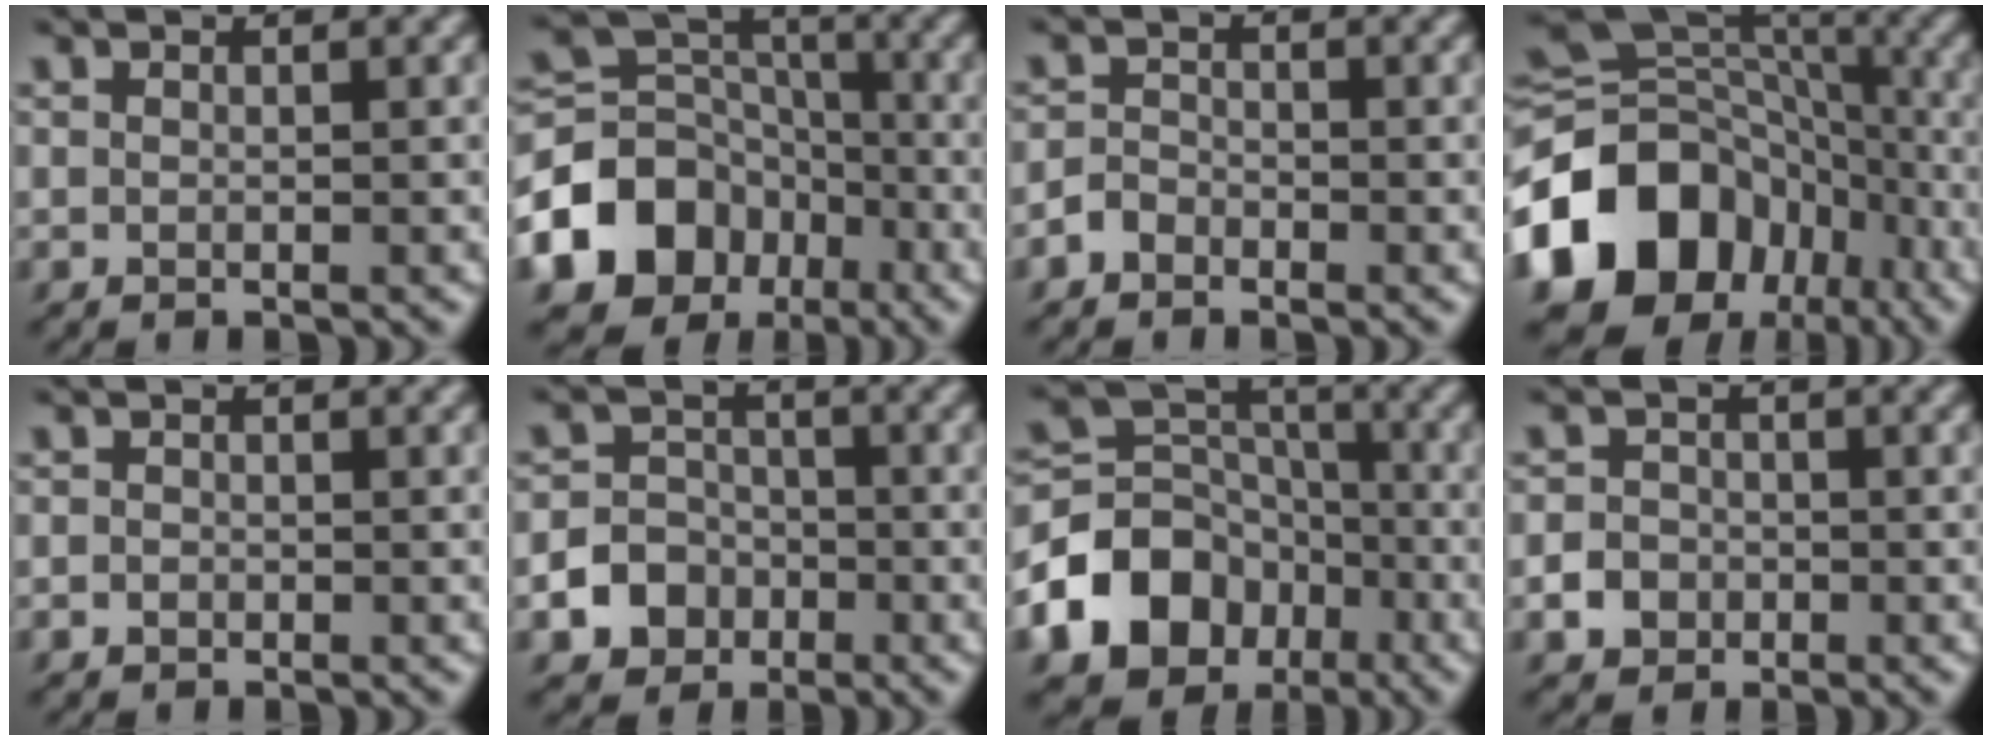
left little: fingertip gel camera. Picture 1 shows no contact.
{"total": 11.8, "force": [-5.6, 9.2, 4.7], "torque": [-0.117, 0.004, -0.112]}
{"total": 1.6, "force": [-1.2, 1.0, 0.3], "torque": [-0.005, 0.007, -0.027]}
{"total": 15.0, "force": [-6.4, 11.4, 7.4], "torque": [-0.164, 0.006, -0.128]}
{"total": 0.7, "force": [-0.2, 0.6, 0.1], "torque": [0.003, -0.004, -0.007]}
{"total": 5.7, "force": [-2.7, 4.9, 1.2], "torque": [-0.007, -0.004, -0.067]}
{"total": 12.5, "force": [-6.0, 9.9, 4.8], "torque": [-0.111, -0.011, -0.119]}
{"total": 3.2, "force": [-1.4, 2.8, 0.7], "torque": [0.007, -0.001, -0.032]}